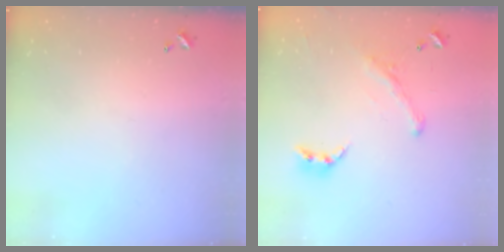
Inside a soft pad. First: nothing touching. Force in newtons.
{"total": 2.0, "press": 1.5, "slide": 1.2}